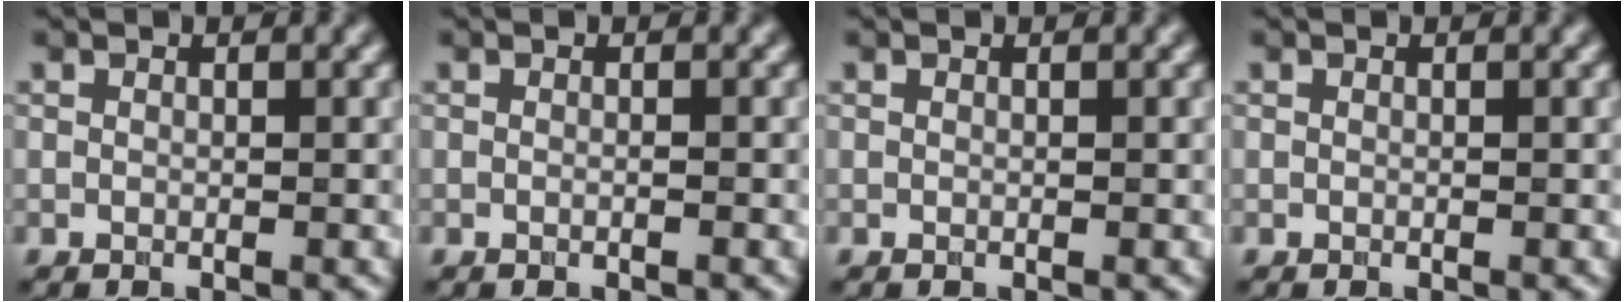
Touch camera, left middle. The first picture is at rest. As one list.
[{"total": 0.8, "force": [-0.1, 0.3, 0.7], "torque": [-0.007, -0.008, -0.007]}, {"total": 0.0}, {"total": 0.0}]